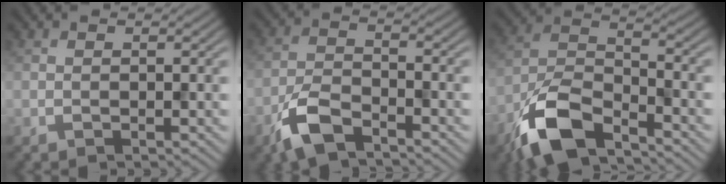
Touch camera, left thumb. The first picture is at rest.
{"total": 6.4, "force": [-4.4, 2.3, 4.0], "torque": [-0.087, -0.004, -0.099]}
{"total": 10.7, "force": [-7.4, 3.9, 6.7], "torque": [-0.128, -0.006, -0.163]}